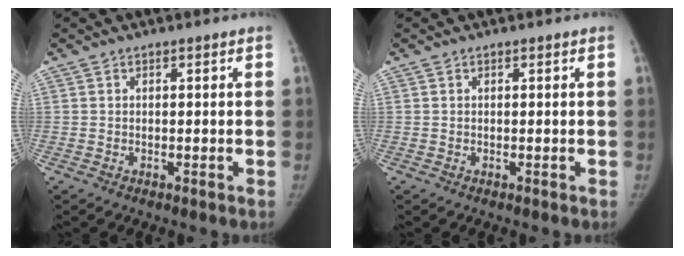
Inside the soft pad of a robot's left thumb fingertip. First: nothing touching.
{"total": 0.0}